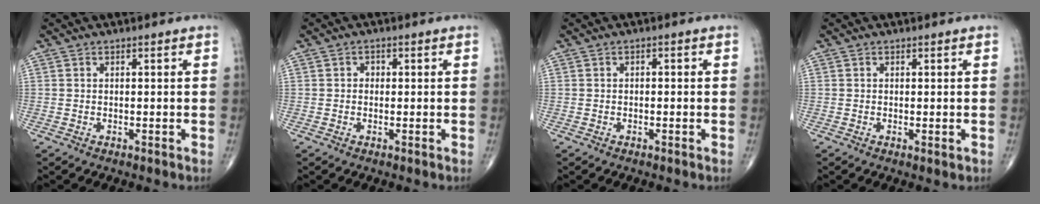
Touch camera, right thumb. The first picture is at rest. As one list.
[{"total": 1.1, "force": [0.0, 1.0, 0.5], "torque": [-0.002, 0.003, -0.003]}, {"total": 0.7, "force": [-0.1, 0.5, 0.5], "torque": [0.000, 0.003, -0.008]}, {"total": 0.8, "force": [-0.1, 0.1, 0.8], "torque": [-0.010, -0.004, -0.001]}]